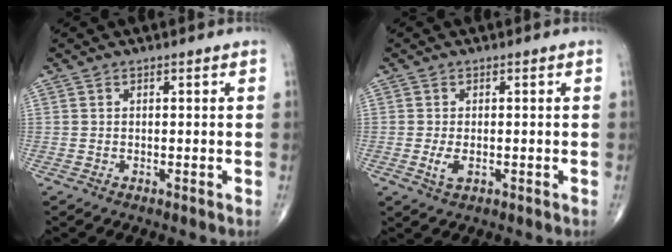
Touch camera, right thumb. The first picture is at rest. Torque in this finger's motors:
{"motor_torque": [-0.19, -0.14, 0.43, 0.07, 0.10]}